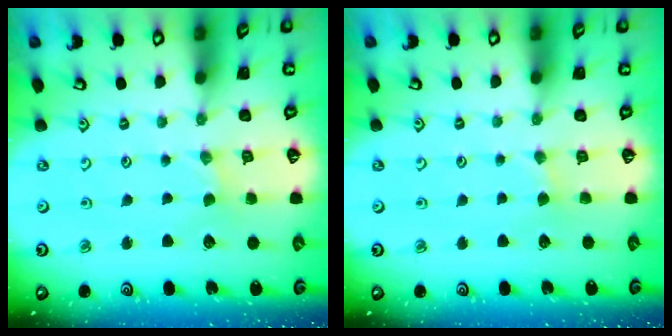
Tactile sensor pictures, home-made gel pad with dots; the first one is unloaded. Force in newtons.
{"total": 1.5, "press": 1.5, "slide": 0.2}